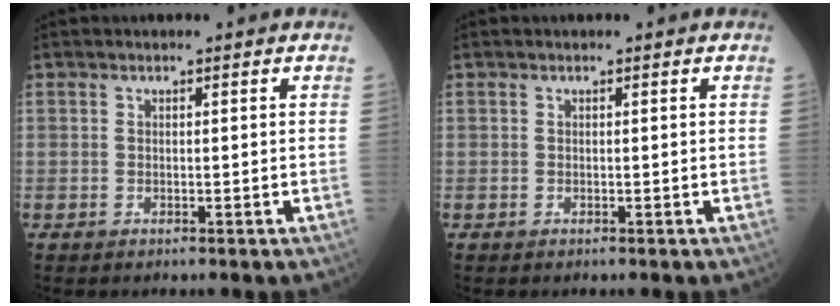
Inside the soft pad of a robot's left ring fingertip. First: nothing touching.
{"total": 0.0}